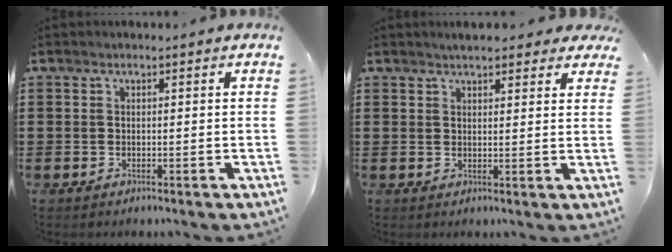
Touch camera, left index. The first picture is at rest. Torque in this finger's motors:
{"motor_torque": [1.65, -0.48, 0.49, 0.00]}